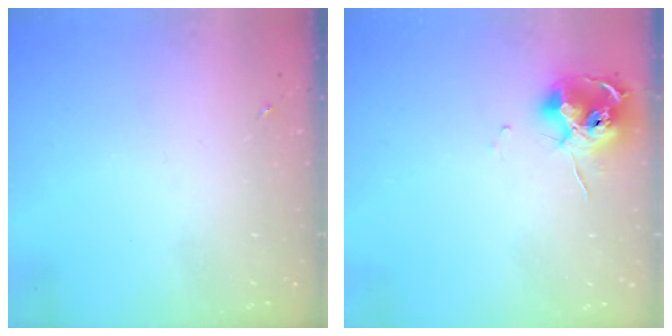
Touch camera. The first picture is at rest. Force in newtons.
{"total": 11.2, "press": 11.1, "slide": 1.1}